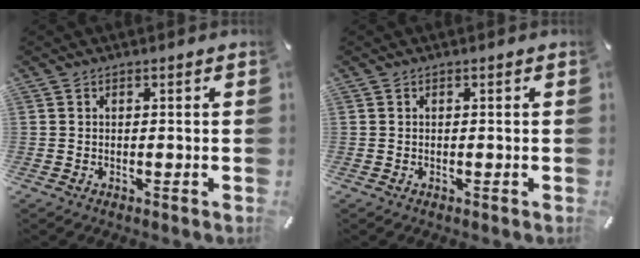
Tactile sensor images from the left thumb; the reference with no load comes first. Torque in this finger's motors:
{"motor_torque": [-0.11, -0.04, -0.08, 0.02, 0.01]}